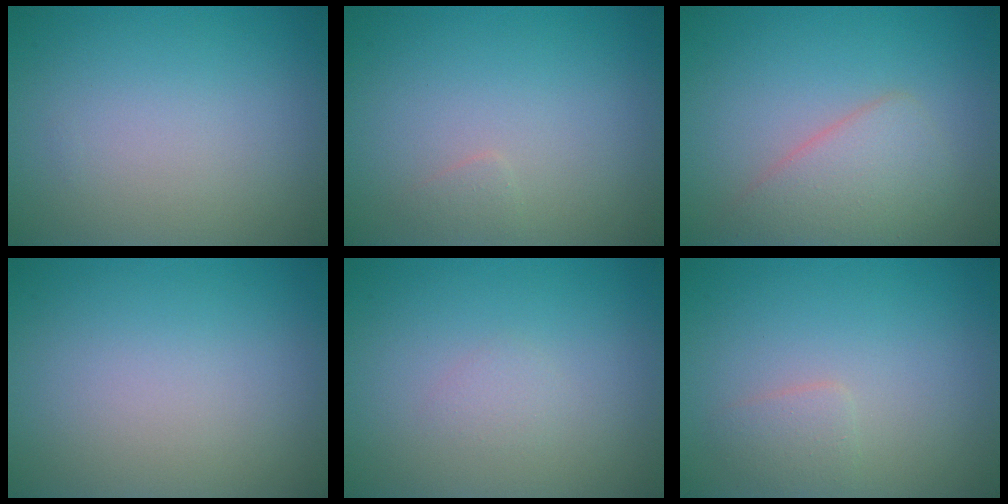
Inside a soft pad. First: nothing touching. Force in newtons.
{"total": 0.7, "press": 0.7, "slide": 0.0}
{"total": 3.5, "press": 3.5, "slide": 0.1}
{"total": 0.0}
{"total": 0.7, "press": 0.7, "slide": 0.0}
{"total": 1.4, "press": 1.4, "slide": 0.0}